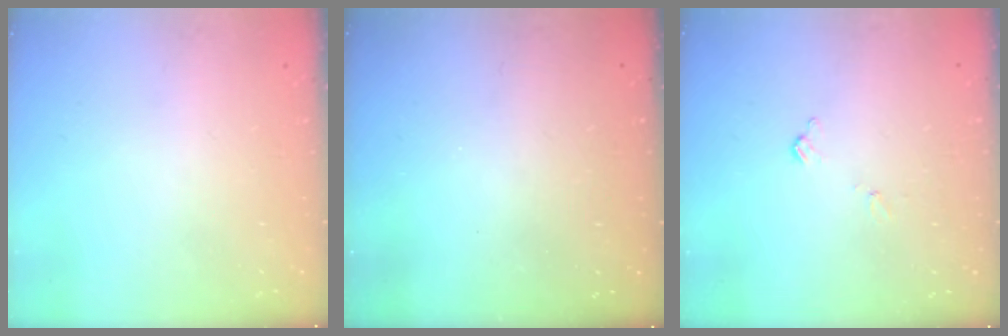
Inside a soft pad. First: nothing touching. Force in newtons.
{"total": 3.2, "press": 3.2, "slide": 0.1}
{"total": 4.8, "press": 4.8, "slide": 0.5}